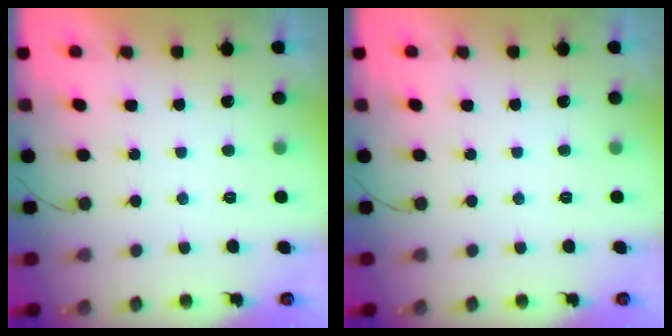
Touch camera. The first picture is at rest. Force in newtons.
{"total": 0.0}